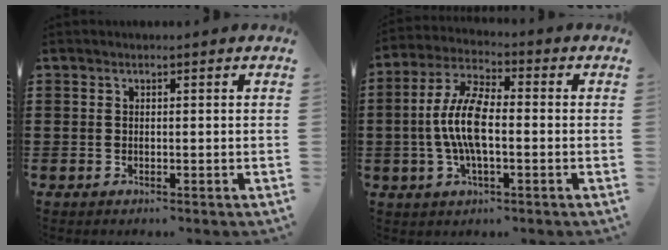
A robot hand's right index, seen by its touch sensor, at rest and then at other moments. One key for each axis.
{"total": 8.9, "fx": -0.9, "fy": 3.0, "fz": 8.3, "tx": -0.188, "ty": -0.010, "tz": -0.024}